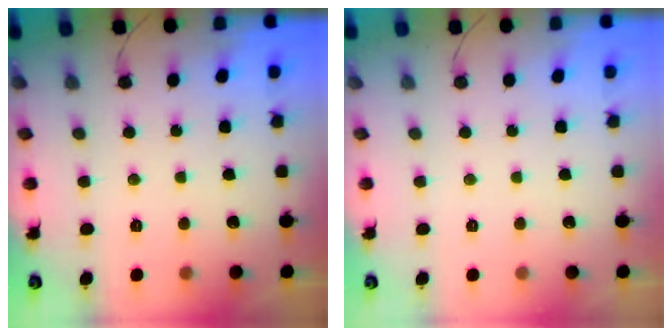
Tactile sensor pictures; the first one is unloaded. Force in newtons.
{"total": 0.0}